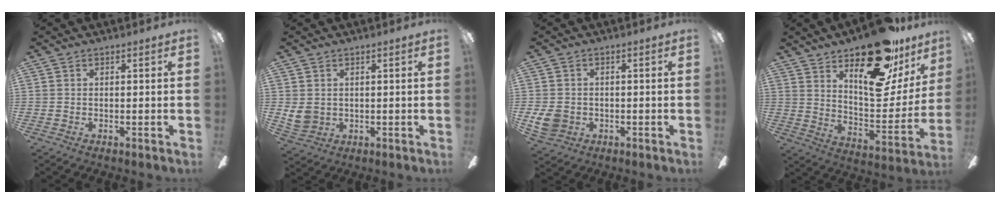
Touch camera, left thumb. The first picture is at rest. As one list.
[{"total": 4.8, "force": [1.7, 4.2, 1.6], "torque": [-0.036, -0.004, 0.034]}, {"total": 6.1, "force": [-0.7, 5.4, 2.7], "torque": [-0.053, 0.006, -0.011]}, {"total": 25.0, "force": [17.4, 10.2, 14.8], "torque": [-0.196, -0.115, 0.291]}]